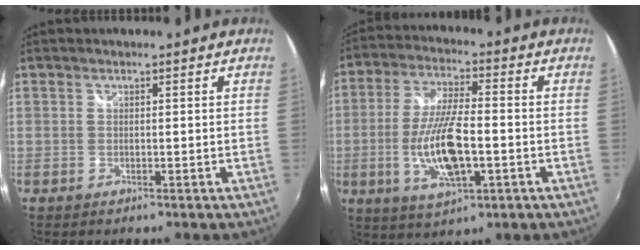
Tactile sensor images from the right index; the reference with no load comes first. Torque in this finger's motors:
{"motor_torque": [0.31, -0.21, 0.43, 0.18]}